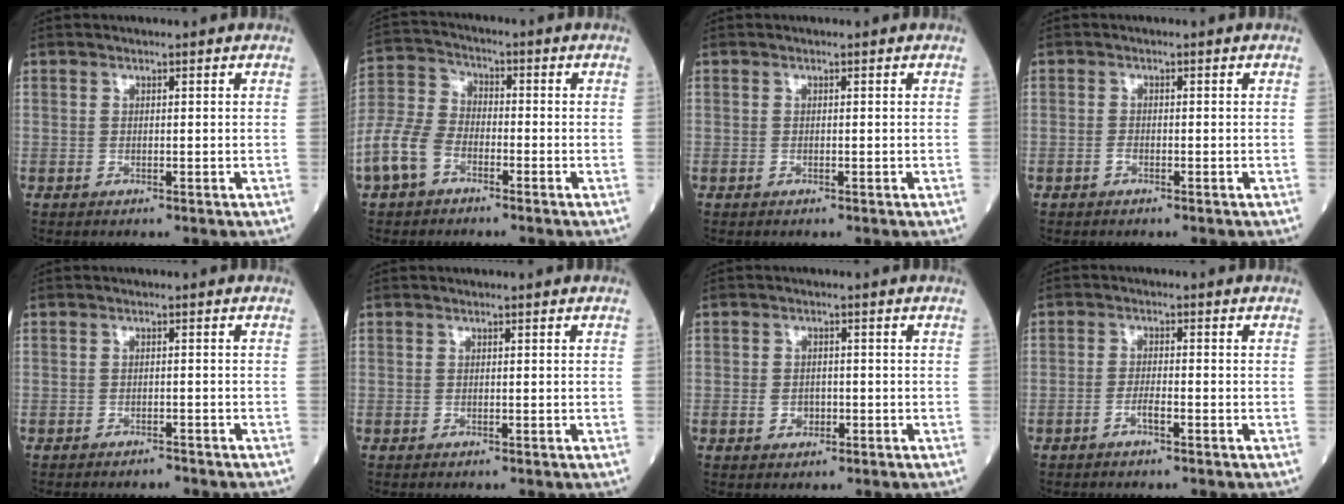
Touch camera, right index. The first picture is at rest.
{"total": 8.5, "force": [-4.4, 5.1, 5.1], "torque": [-0.140, 0.008, -0.094]}
{"total": 0.0}
{"total": 0.8, "force": [-0.5, 0.3, 0.5], "torque": [-0.010, 0.002, -0.011]}
{"total": 1.7, "force": [-1.6, 0.2, 0.4], "torque": [-0.008, -0.002, -0.021]}
{"total": 0.0}
{"total": 2.3, "force": [-0.8, 1.8, 1.3], "torque": [-0.019, 0.004, -0.007]}
{"total": 2.1, "force": [-1.3, 0.3, 1.7], "torque": [-0.031, 0.002, -0.026]}